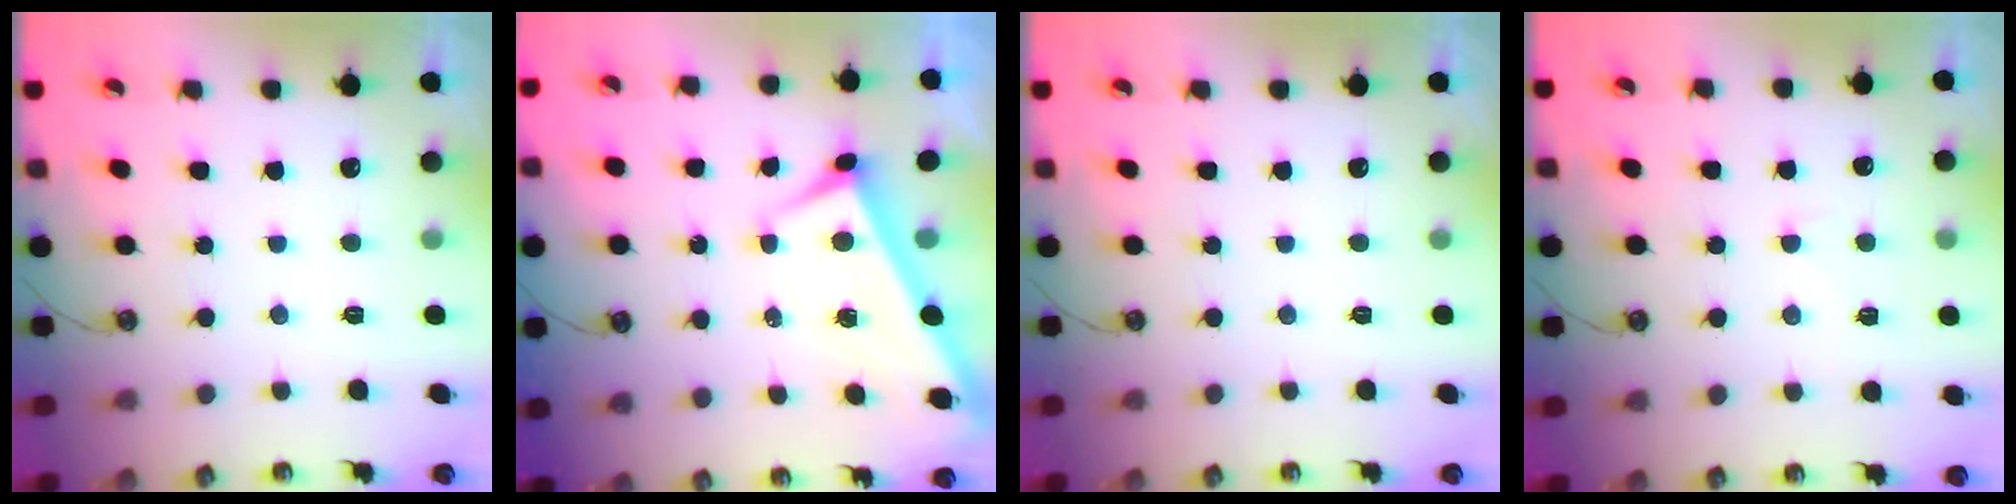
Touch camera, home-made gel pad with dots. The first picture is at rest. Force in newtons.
{"total": 1.9, "press": 1.9, "slide": 0.5}
{"total": 0.0}
{"total": 2.9, "press": 2.7, "slide": 0.9}